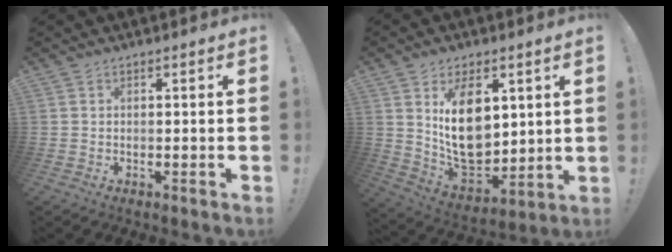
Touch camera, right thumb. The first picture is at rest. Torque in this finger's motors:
{"motor_torque": [0.20, 2.05, 0.62, -0.18, 0.42]}